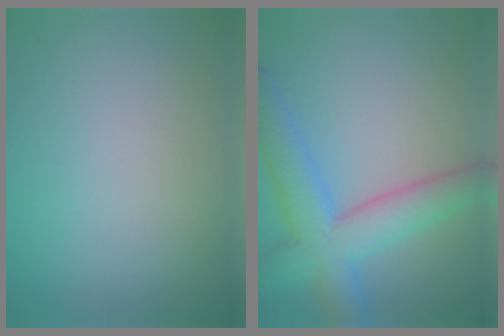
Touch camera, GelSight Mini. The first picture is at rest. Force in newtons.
{"total": 7.3, "press": 7.3, "slide": 0.2}